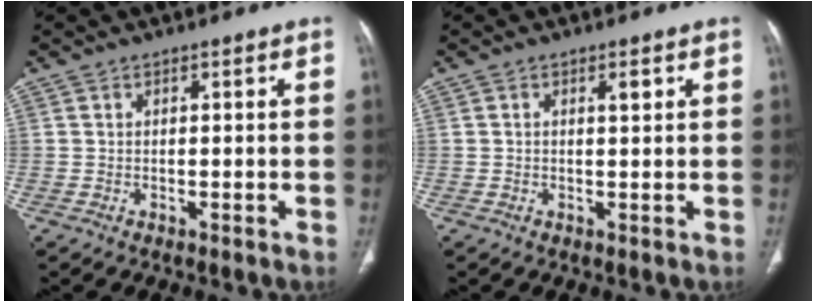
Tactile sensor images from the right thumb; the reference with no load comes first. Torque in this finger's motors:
{"motor_torque": [-0.02, 0.31, 0.45, 0.58, -0.02]}